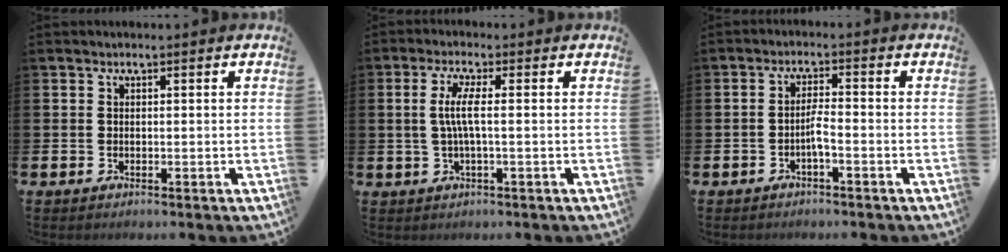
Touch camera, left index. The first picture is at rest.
{"total": 3.6, "force": [0.2, 0.4, 3.6], "torque": [-0.068, 0.000, 0.002]}
{"total": 2.3, "force": [-1.1, 0.2, 2.0], "torque": [-0.037, 0.003, -0.021]}